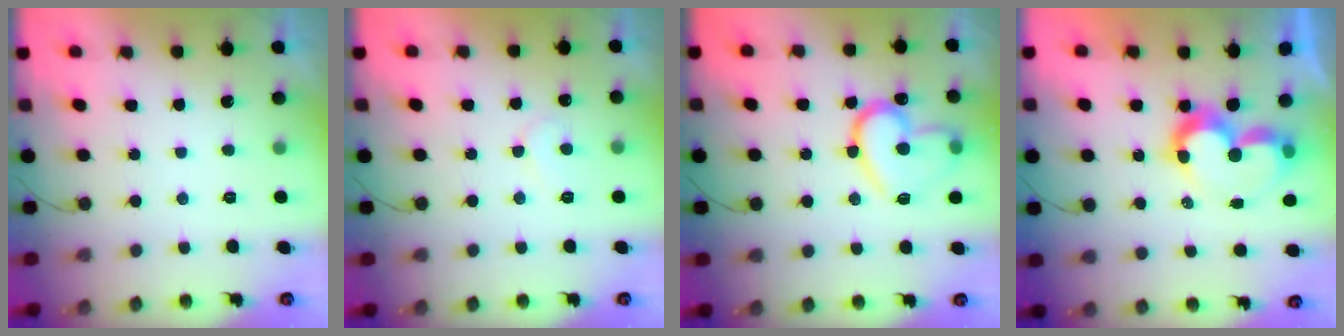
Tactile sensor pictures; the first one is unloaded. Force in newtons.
{"total": 5.9, "press": 5.9, "slide": 0.4}
{"total": 17.7, "press": 17.6, "slide": 1.2}
{"total": 9.7, "press": 9.7, "slide": 0.9}